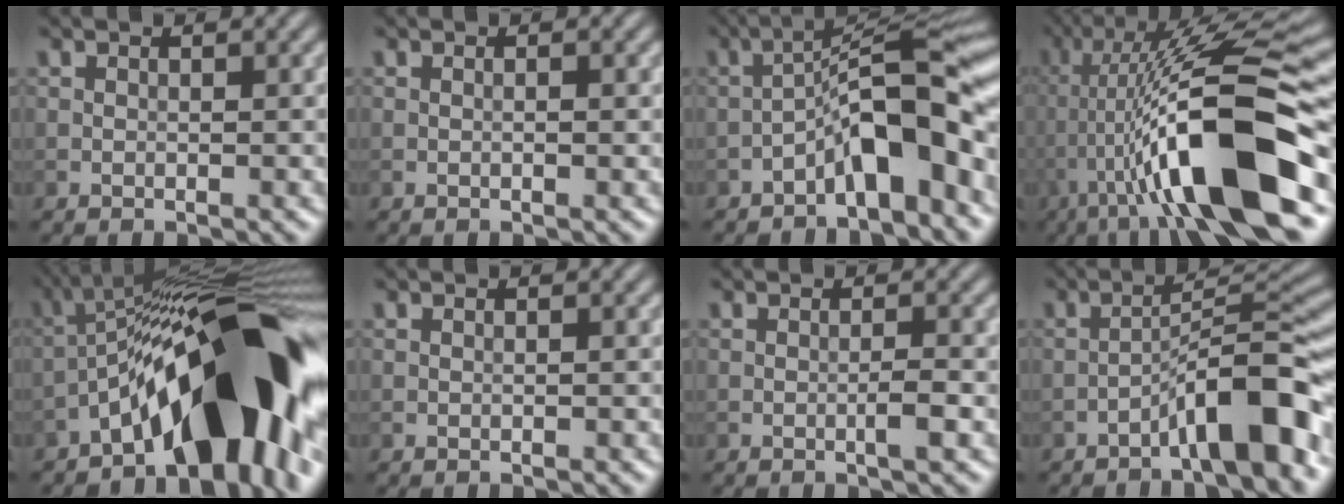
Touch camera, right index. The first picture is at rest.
{"total": 0.8, "force": [0.1, 0.3, 0.7], "torque": [-0.001, -0.006, -0.001]}
{"total": 8.5, "force": [-3.5, 2.1, 7.5], "torque": [-0.115, 0.028, -0.063]}
{"total": 14.3, "force": [-4.0, 2.7, 13.4], "torque": [-0.212, 0.026, -0.064]}
{"total": 14.9, "force": [-6.0, 5.0, 12.6], "torque": [-0.175, 0.025, -0.108]}
{"total": 0.0}
{"total": 1.4, "force": [-0.4, 0.0, 1.4], "torque": [-0.025, 0.001, -0.008]}
{"total": 7.3, "force": [-4.1, 1.2, 5.9], "torque": [-0.092, 0.027, -0.069]}